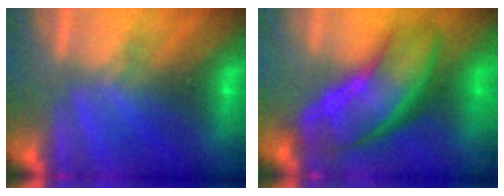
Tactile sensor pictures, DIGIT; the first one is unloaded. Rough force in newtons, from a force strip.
{"total": 10.9}